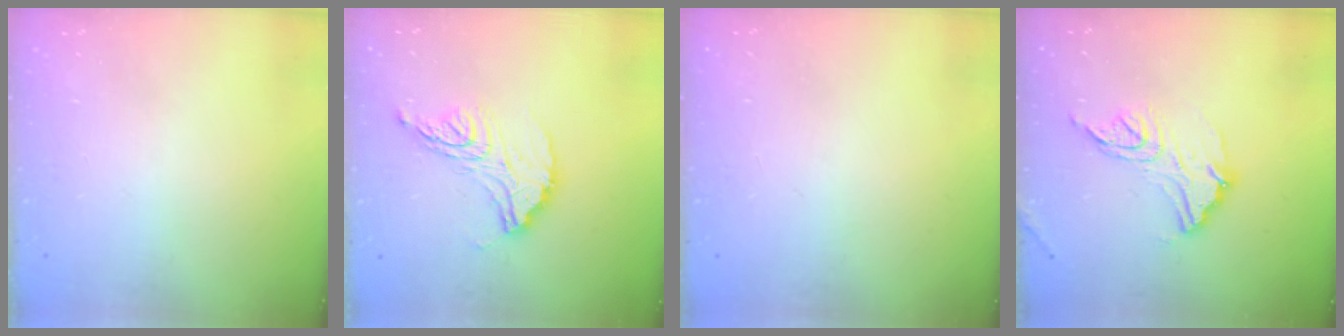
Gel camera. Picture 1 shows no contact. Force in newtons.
{"total": 14.4, "press": 14.4, "slide": 1.1}
{"total": 3.8, "press": 3.8, "slide": 0.2}
{"total": 12.8, "press": 12.8, "slide": 0.7}